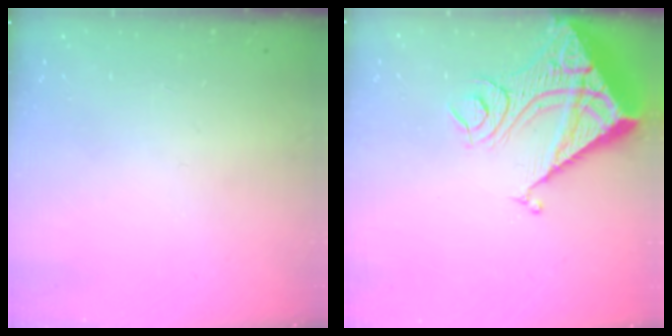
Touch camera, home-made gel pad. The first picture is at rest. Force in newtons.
{"total": 16.7, "press": 16.6, "slide": 2.1}